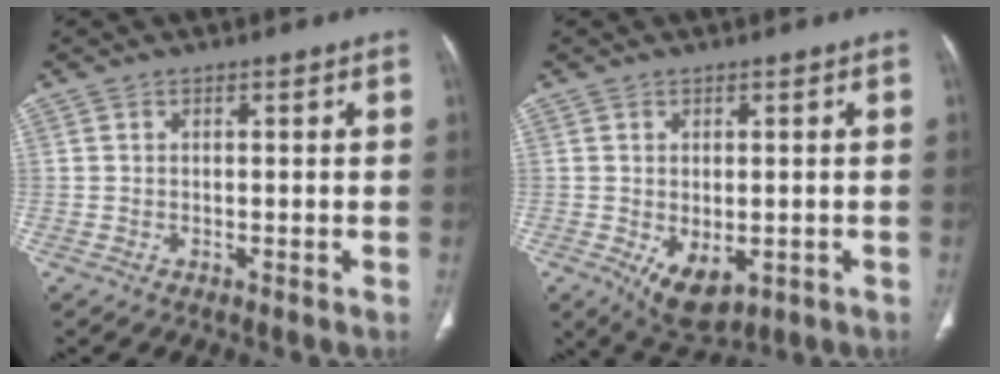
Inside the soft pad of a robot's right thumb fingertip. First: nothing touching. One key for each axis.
{"total": 7.3, "fx": -1.9, "fy": 4.2, "fz": 5.7, "tx": -0.085, "ty": -0.011, "tz": -0.013}